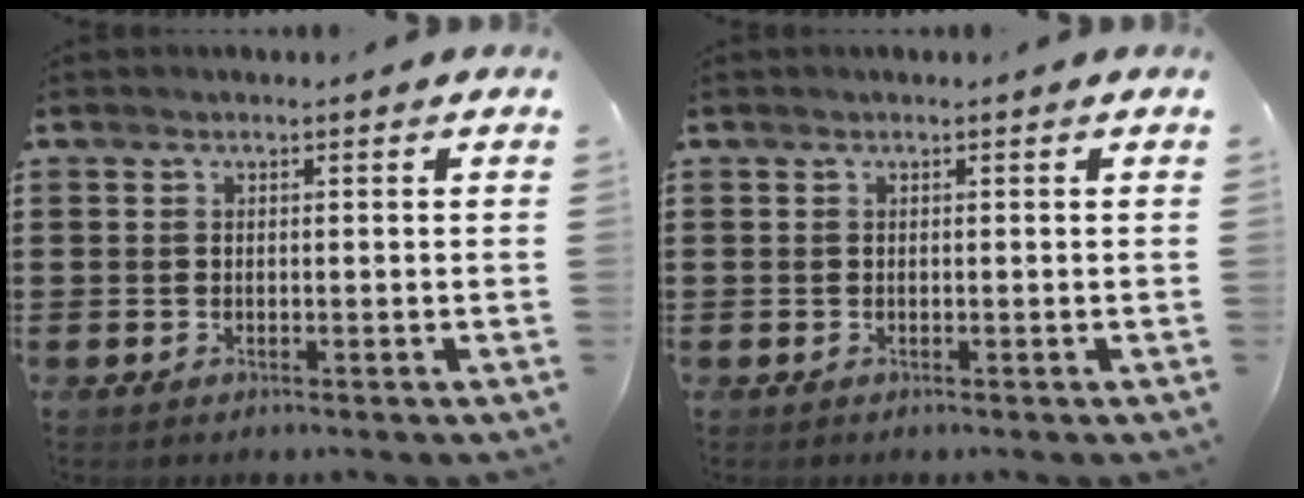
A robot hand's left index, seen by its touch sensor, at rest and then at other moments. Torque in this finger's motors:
{"motor_torque": [0.00, 0.00, 0.00, 0.00]}